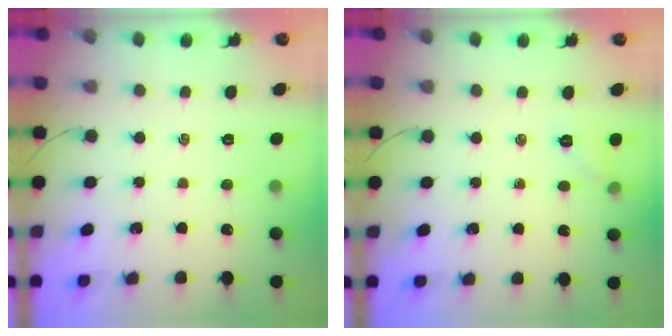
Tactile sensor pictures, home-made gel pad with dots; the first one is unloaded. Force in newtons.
{"total": 5.1, "press": 4.9, "slide": 1.5}